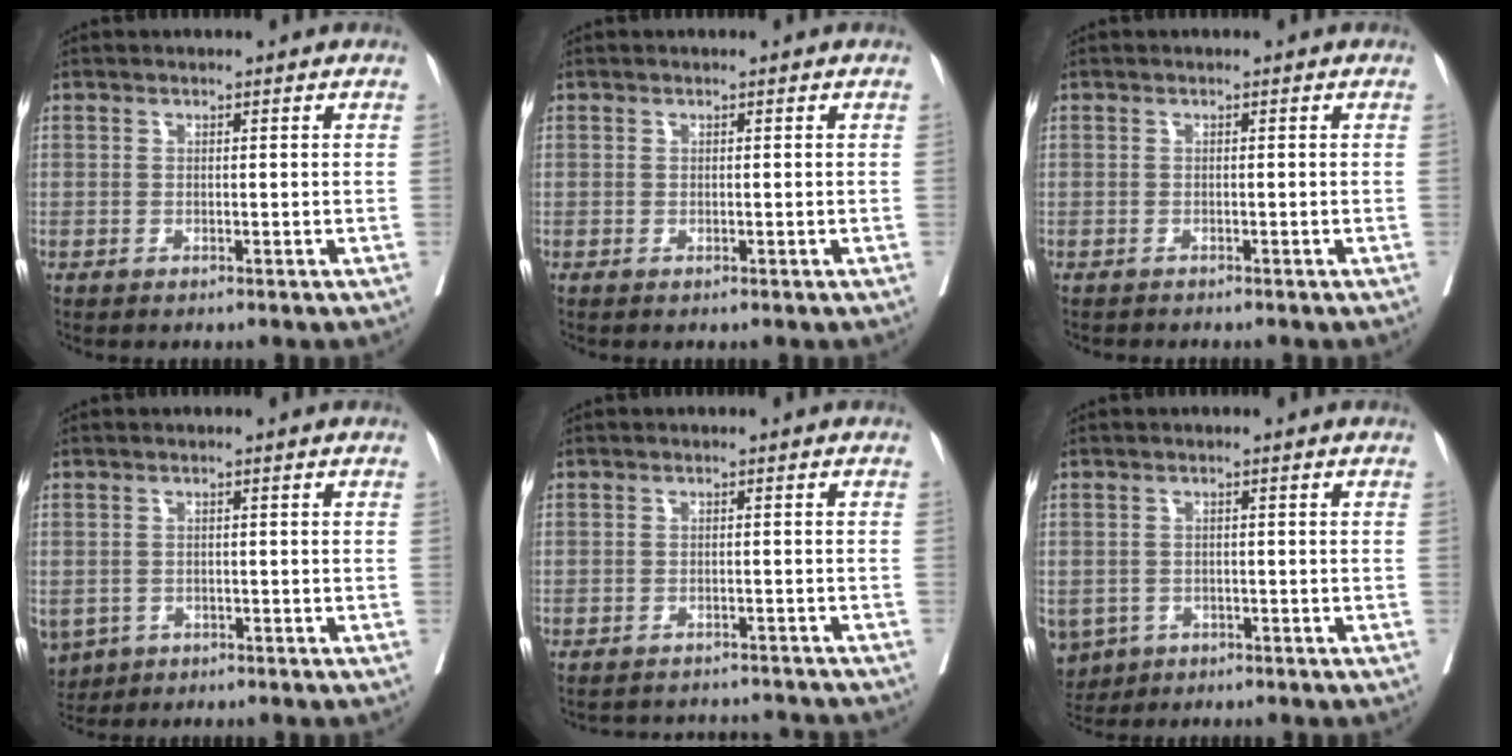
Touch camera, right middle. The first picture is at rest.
{"total": 0.0}
{"total": 1.1, "force": [-1.1, 0.0, 0.2], "torque": [-0.004, 0.000, -0.018]}
{"total": 7.6, "force": [-3.7, 6.0, 2.9], "torque": [-0.080, -0.003, -0.054]}
{"total": 9.4, "force": [-9.2, 1.3, 1.2], "torque": [-0.019, 0.012, -0.108]}
{"total": 8.3, "force": [-4.2, 6.6, 2.7], "torque": [-0.078, -0.002, -0.060]}